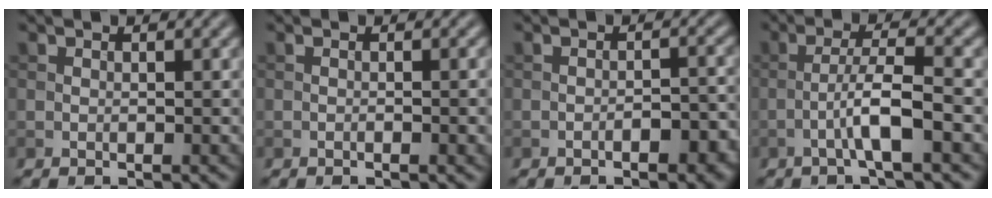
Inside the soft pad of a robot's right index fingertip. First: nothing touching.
{"total": 1.9, "force": [-0.5, 0.5, 1.8], "torque": [-0.022, -0.002, -0.008]}
{"total": 3.4, "force": [-1.7, 1.3, 2.6], "torque": [-0.038, 0.001, -0.021]}
{"total": 4.1, "force": [-1.6, 0.3, 3.7], "torque": [-0.067, 0.015, -0.038]}